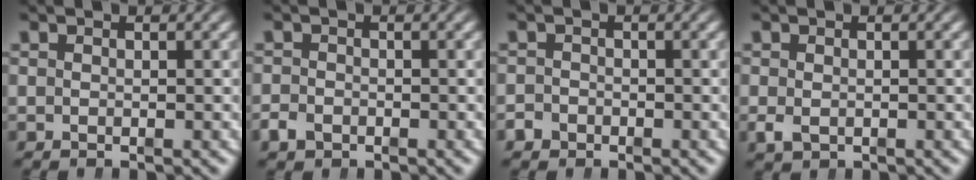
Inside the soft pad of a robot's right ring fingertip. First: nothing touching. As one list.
[{"total": 1.7, "force": [-1.2, 1.1, 0.4], "torque": [-0.010, -0.011, -0.019]}, {"total": 1.8, "force": [-1.3, 1.2, -0.1], "torque": [0.001, -0.013, -0.021]}, {"total": 1.5, "force": [-0.8, 0.9, 0.9], "torque": [-0.026, -0.017, -0.003]}]